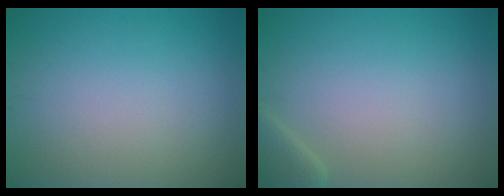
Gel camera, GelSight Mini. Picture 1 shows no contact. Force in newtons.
{"total": 1.9, "press": 1.9, "slide": 0.2}